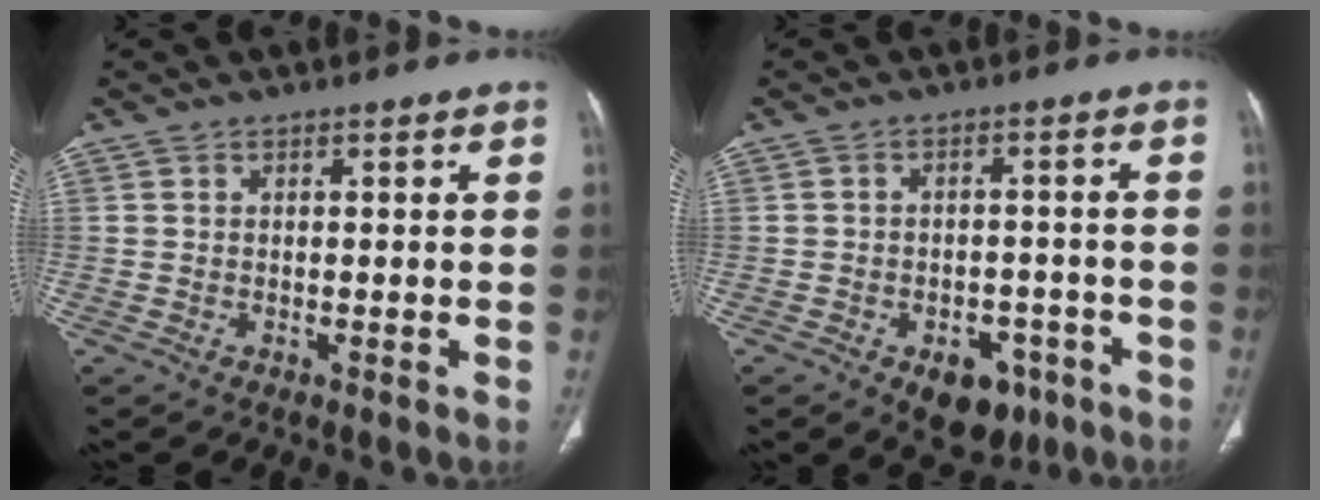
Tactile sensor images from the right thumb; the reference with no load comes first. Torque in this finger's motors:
{"motor_torque": [2.07, 0.43, 0.88, -0.66, 0.00]}